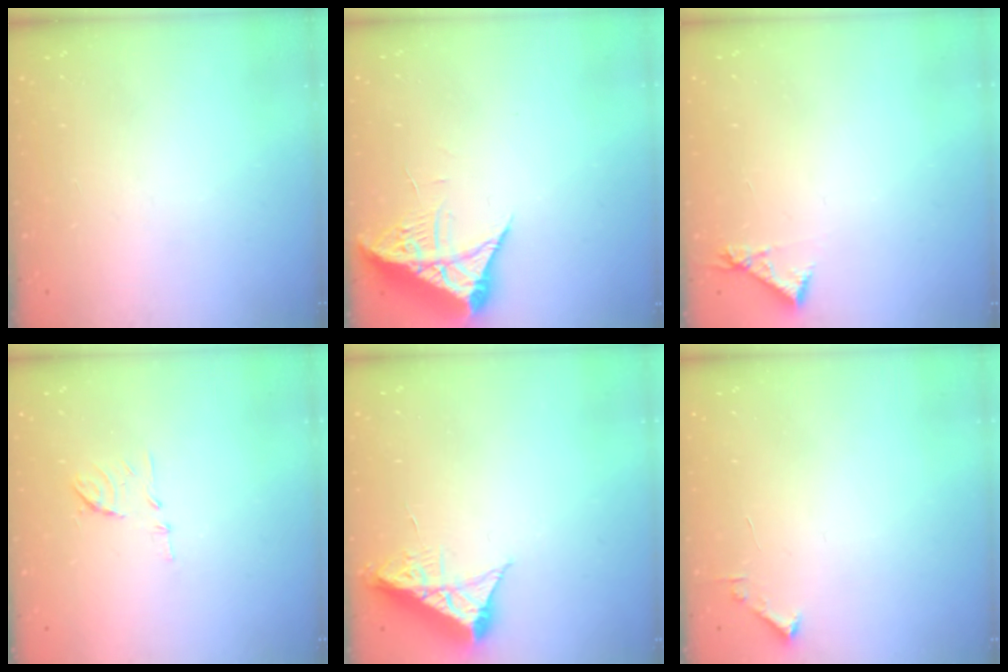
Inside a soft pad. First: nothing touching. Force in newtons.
{"total": 7.2, "press": 7.2, "slide": 0.8}
{"total": 4.7, "press": 4.7, "slide": 0.4}
{"total": 7.5, "press": 7.5, "slide": 0.8}
{"total": 8.2, "press": 8.2, "slide": 0.3}
{"total": 1.7, "press": 1.7, "slide": 0.2}